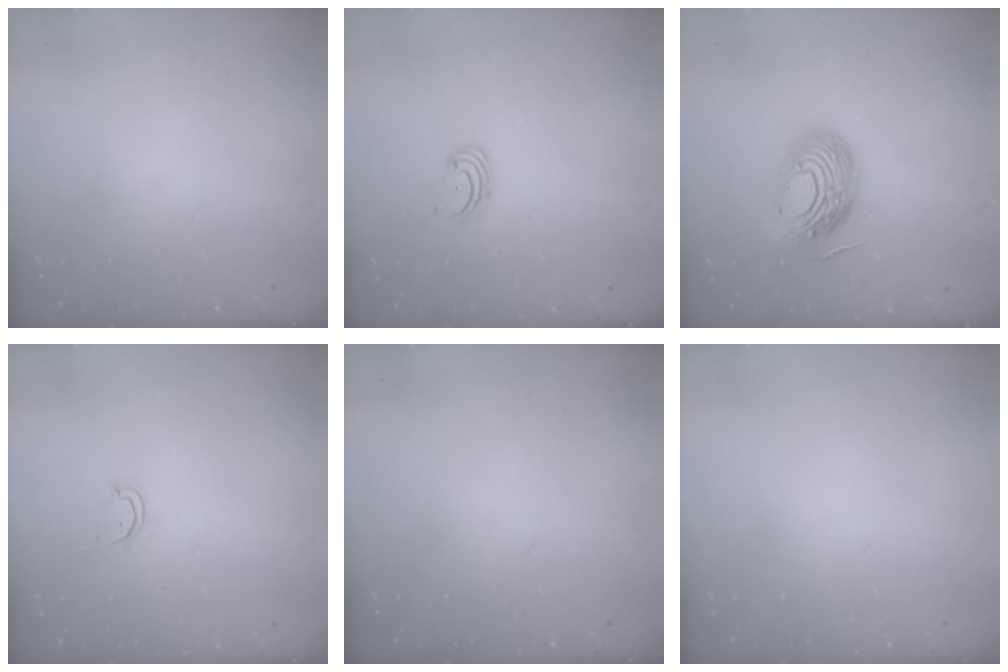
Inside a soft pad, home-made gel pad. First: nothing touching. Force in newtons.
{"total": 1.7, "press": 1.6, "slide": 0.2}
{"total": 18.7, "press": 18.7, "slide": 1.6}
{"total": 2.6, "press": 2.6, "slide": 0.2}
{"total": 0.0}
{"total": 0.0}